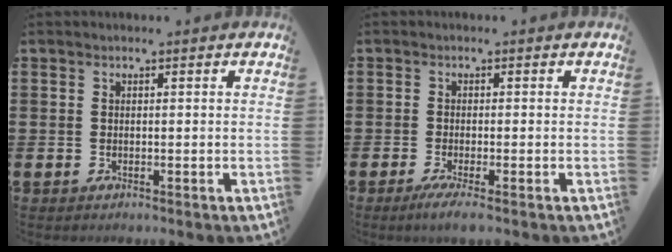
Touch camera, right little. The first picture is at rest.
{"total": 2.0, "force": [-1.1, 0.1, 1.7], "torque": [-0.029, -0.004, -0.018]}